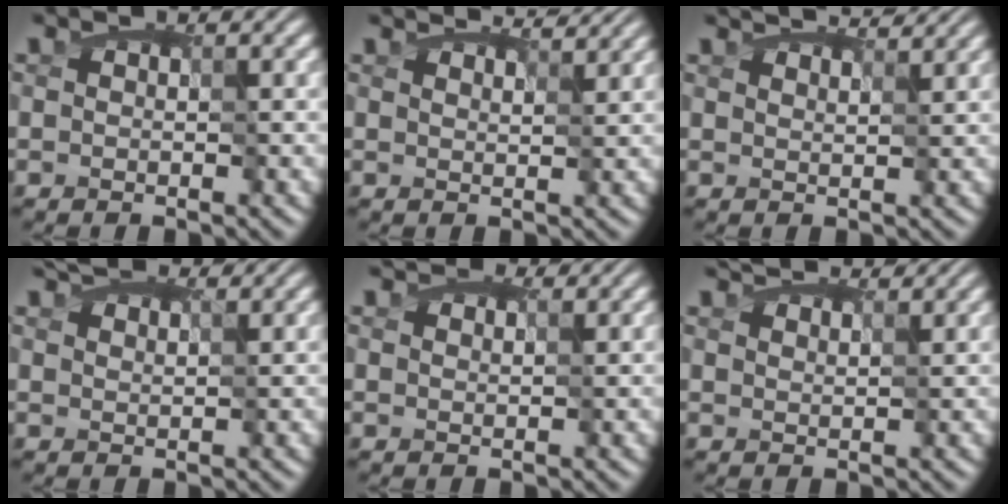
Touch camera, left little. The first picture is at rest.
{"total": 3.7, "force": [3.3, 0.8, 1.3], "torque": [-0.029, 0.005, 0.041]}
{"total": 4.8, "force": [4.1, 1.3, 2.1], "torque": [-0.044, 0.010, 0.051]}
{"total": 4.2, "force": [3.7, 1.2, 1.8], "torque": [-0.043, 0.008, 0.050]}
{"total": 2.8, "force": [2.5, 0.8, 0.7], "torque": [-0.030, 0.002, 0.039]}
{"total": 4.9, "force": [4.3, 1.3, 2.0], "torque": [-0.051, 0.007, 0.058]}